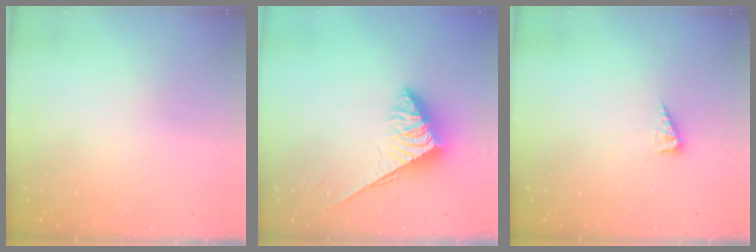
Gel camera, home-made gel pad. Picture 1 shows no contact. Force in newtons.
{"total": 3.8, "press": 3.8, "slide": 0.6}
{"total": 2.8, "press": 2.8, "slide": 0.4}